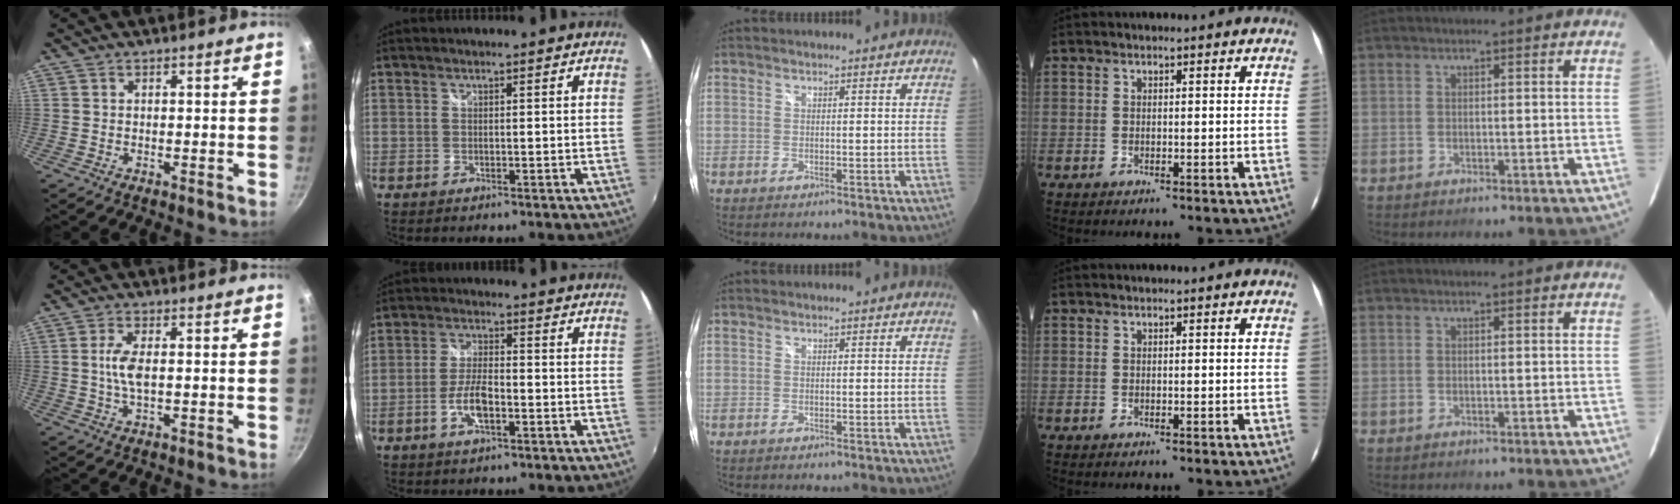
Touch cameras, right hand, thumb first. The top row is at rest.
{"thumb": {"total": 4.8, "force": [0.2, 1.9, 4.4], "torque": [-0.098, 0.003, 0.003]}, "index": {"total": 6.2, "force": [-2.4, 2.1, 5.3], "torque": [-0.111, 0.001, -0.046]}}